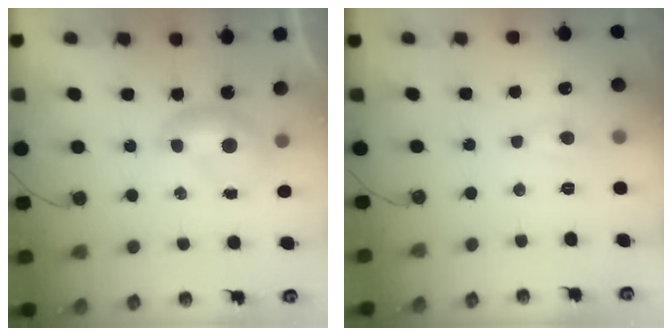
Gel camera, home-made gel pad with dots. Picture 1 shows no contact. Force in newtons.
{"total": 2.4, "press": 2.3, "slide": 0.8}